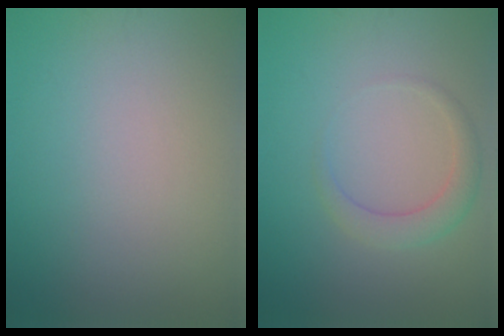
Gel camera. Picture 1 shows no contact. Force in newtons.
{"total": 2.3, "press": 2.3, "slide": 0.1}